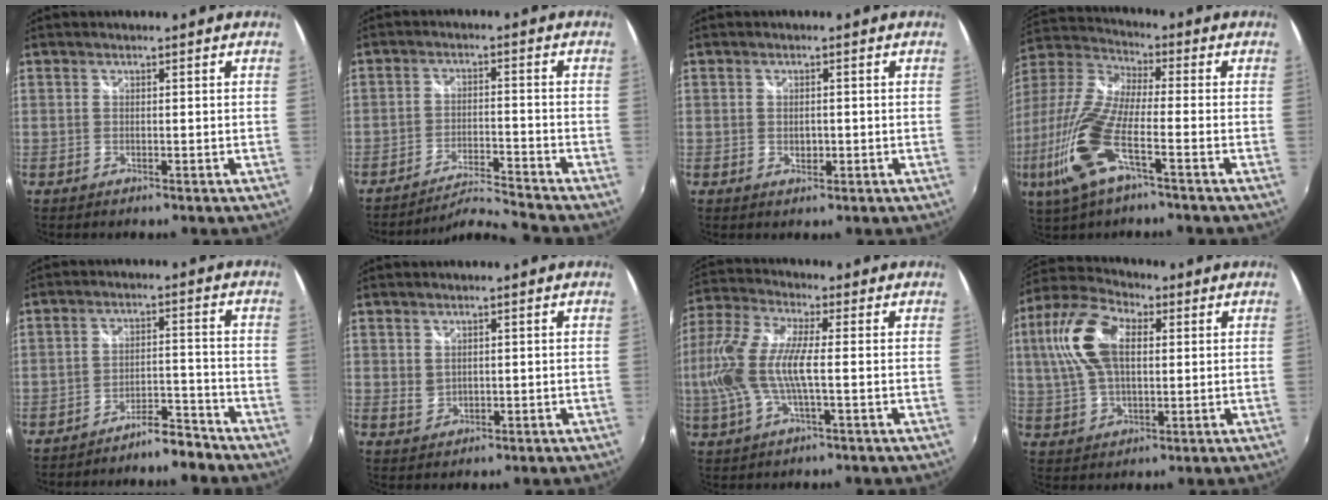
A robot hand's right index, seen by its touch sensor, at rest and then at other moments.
{"total": 6.1, "force": [-5.8, -2.0, 0.1], "torque": [-0.025, 0.014, -0.109]}
{"total": 1.8, "force": [-0.1, 1.4, 1.2], "torque": [-0.018, -0.001, -0.002]}
{"total": 16.9, "force": [-6.9, 4.4, 14.8], "torque": [-0.331, -0.020, -0.144]}
{"total": 5.7, "force": [-5.4, 1.0, 1.8], "torque": [-0.038, 0.016, -0.082]}
{"total": 2.2, "force": [0.9, 1.7, 1.1], "torque": [-0.017, -0.001, 0.019]}
{"total": 14.1, "force": [-1.0, 3.6, 13.6], "torque": [-0.272, 0.000, -0.023]}
{"total": 14.4, "force": [3.4, 8.0, 11.5], "torque": [-0.244, 0.029, 0.058]}